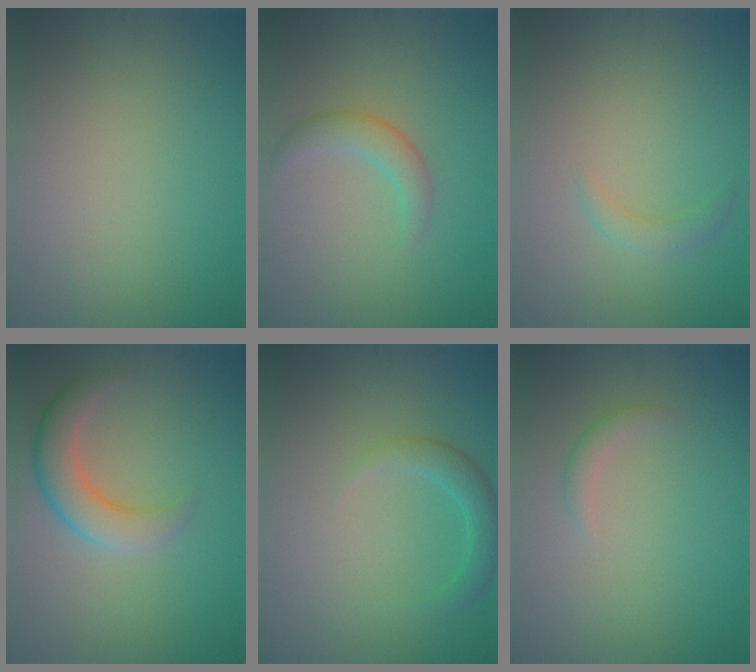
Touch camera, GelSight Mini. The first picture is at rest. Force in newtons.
{"total": 2.3, "press": 2.3, "slide": 0.2}
{"total": 1.3, "press": 1.3, "slide": 0.0}
{"total": 4.3, "press": 4.3, "slide": 0.3}
{"total": 2.3, "press": 2.3, "slide": 0.1}
{"total": 1.1, "press": 1.1, "slide": 0.1}